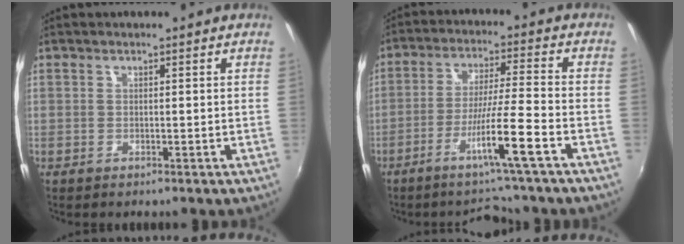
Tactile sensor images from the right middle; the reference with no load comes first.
{"total": 10.6, "force": [-7.0, -0.7, 8.0], "torque": [-0.145, -0.014, -0.121]}